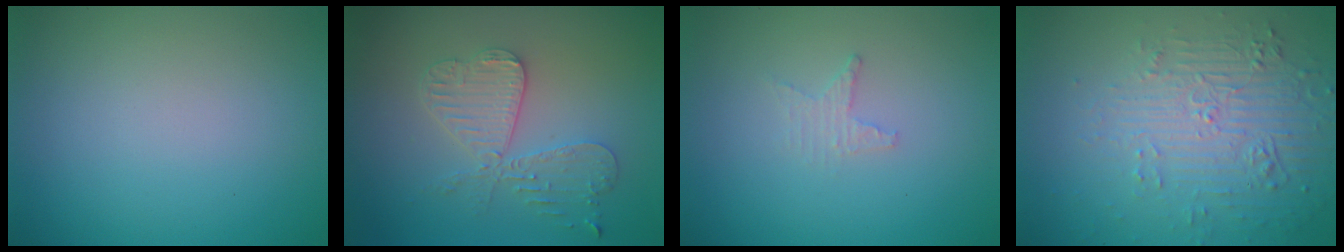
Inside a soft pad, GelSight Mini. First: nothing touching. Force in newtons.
{"total": 4.4, "press": 3.8, "slide": 2.2}
{"total": 1.2, "press": 1.2, "slide": 0.4}
{"total": 6.0, "press": 3.6, "slide": 4.8}